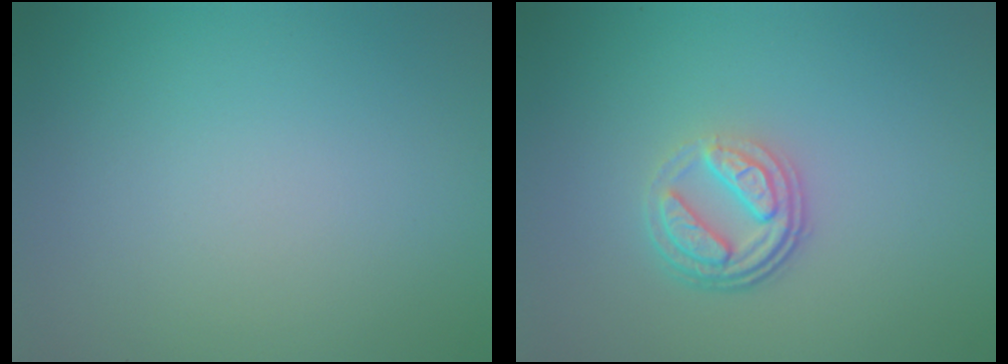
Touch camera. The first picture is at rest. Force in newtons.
{"total": 3.8, "press": 2.8, "slide": 2.6}